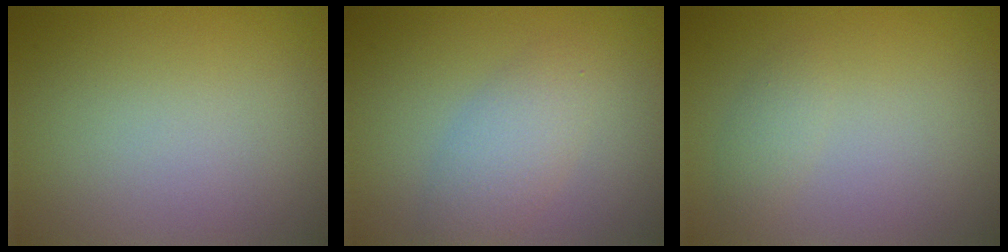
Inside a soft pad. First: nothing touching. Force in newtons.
{"total": 3.0, "press": 3.0, "slide": 0.1}
{"total": 2.3, "press": 2.3, "slide": 0.2}